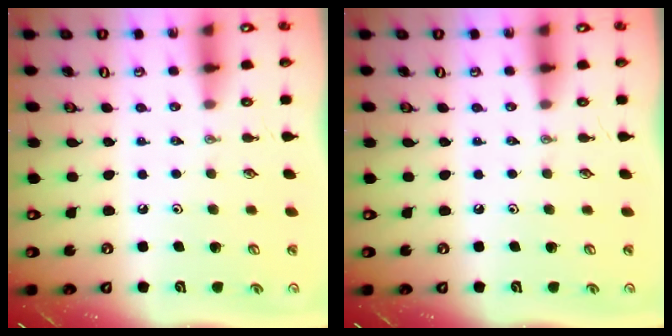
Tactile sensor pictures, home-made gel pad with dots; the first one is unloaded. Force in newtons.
{"total": 0.0}